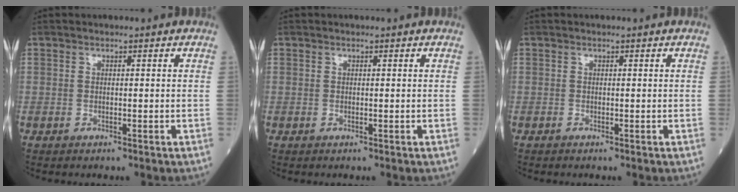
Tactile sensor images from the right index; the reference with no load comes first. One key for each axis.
{"total": 0.0}
{"total": 0.0}